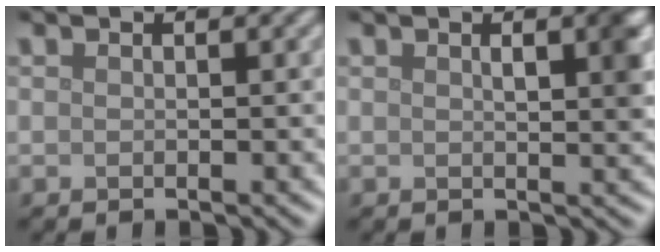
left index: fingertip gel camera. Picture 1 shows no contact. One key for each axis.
{"total": 3.3, "fx": 1.0, "fy": 1.0, "fz": 3.0, "tx": -0.034, "ty": 0.007, "tz": 0.012}